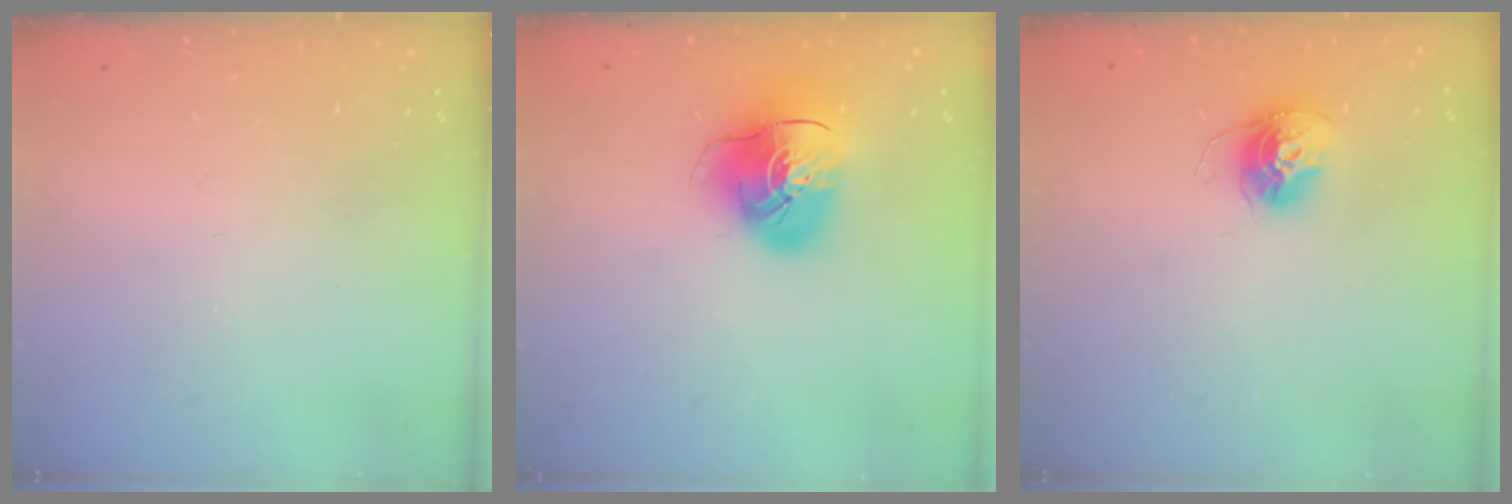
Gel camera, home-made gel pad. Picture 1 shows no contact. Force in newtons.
{"total": 13.4, "press": 13.3, "slide": 2.0}
{"total": 12.1, "press": 12.1, "slide": 1.1}